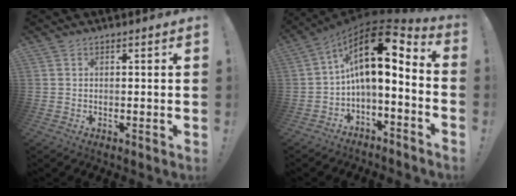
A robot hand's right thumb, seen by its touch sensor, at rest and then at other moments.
{"total": 14.9, "force": [3.9, 6.5, 12.9], "torque": [-0.214, -0.025, 0.066]}